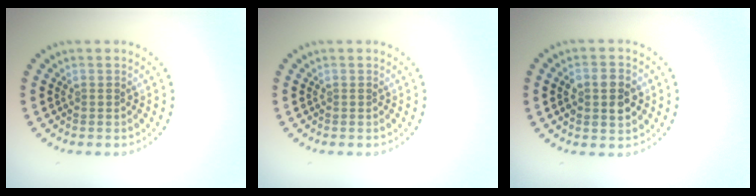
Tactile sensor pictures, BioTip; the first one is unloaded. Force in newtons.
{"total": 0.0}
{"total": 3.8, "press": 3.8, "slide": 0.2}